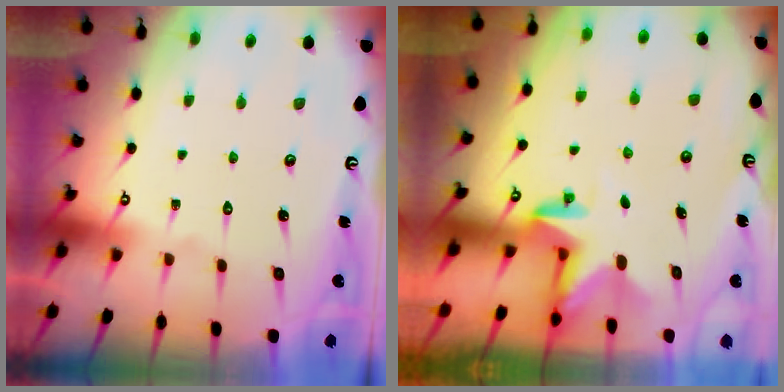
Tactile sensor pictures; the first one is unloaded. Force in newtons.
{"total": 2.9, "press": 2.9, "slide": 0.2}